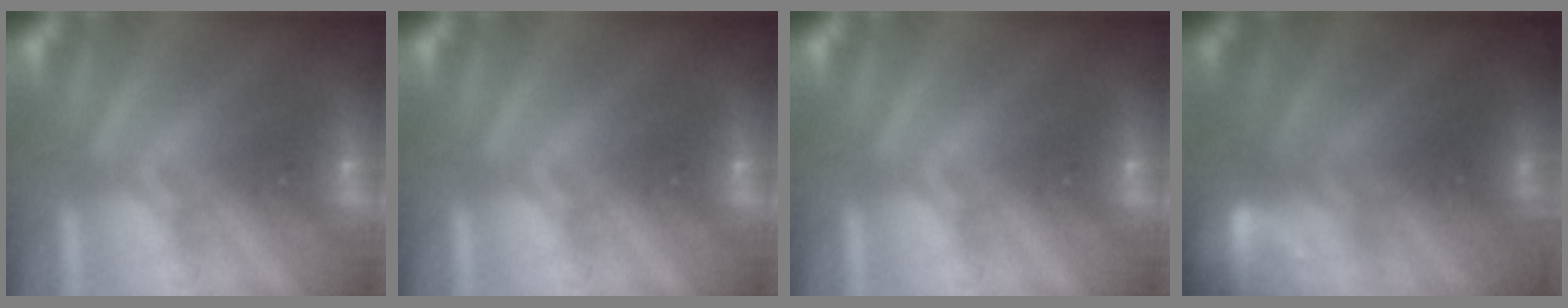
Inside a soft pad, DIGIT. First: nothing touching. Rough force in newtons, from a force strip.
{"total": 0.0}
{"total": 0.0}
{"total": 7.6}